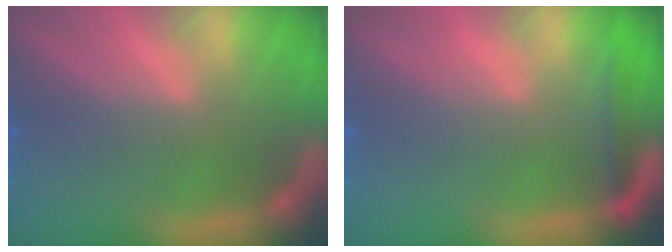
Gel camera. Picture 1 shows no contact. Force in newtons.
{"total": 2.5}